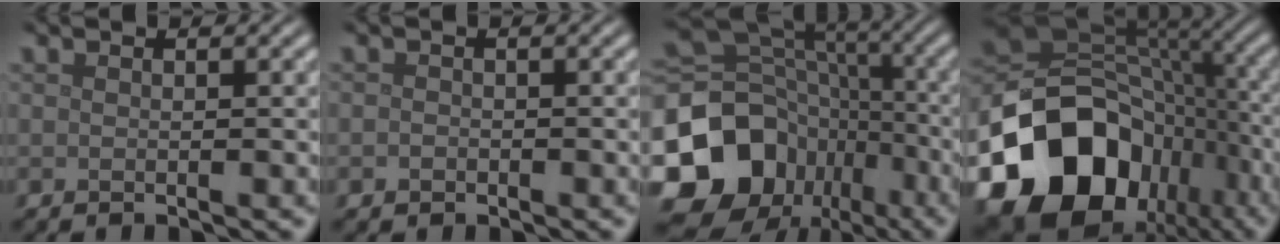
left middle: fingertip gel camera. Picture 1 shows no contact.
{"total": 0.7, "force": [-0.3, 0.5, 0.2], "torque": [-0.003, -0.003, -0.007]}
{"total": 18.5, "force": [-7.7, 14.8, 7.9], "torque": [-0.189, -0.007, -0.132]}
{"total": 17.5, "force": [-8.2, 12.8, 8.6], "torque": [-0.180, -0.034, -0.134]}